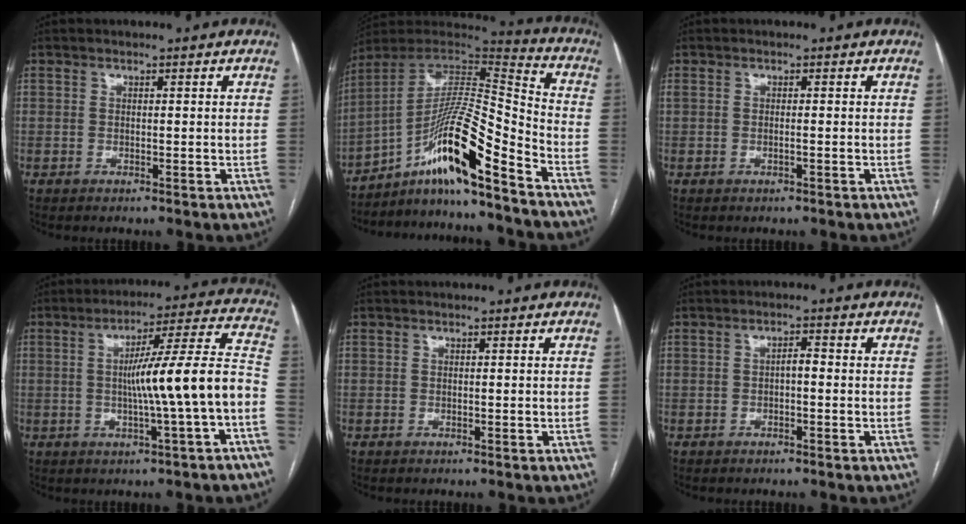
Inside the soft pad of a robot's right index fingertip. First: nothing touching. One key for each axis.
{"total": 16.3, "fx": -10.1, "fy": 0.5, "fz": 12.8, "tx": -0.235, "ty": 0.012, "tz": -0.176}
{"total": 0.5, "fx": -0.1, "fy": 0.1, "fz": 0.5, "tx": -0.017, "ty": 0.001, "tz": 0.002}
{"total": 13.3, "fx": -2.4, "fy": -0.6, "fz": 13.1, "tx": -0.193, "ty": 0.020, "tz": -0.037}
{"total": 0.0}
{"total": 1.6, "fx": -0.2, "fy": 0.6, "fz": 1.5, "tx": -0.025, "ty": 0.004, "tz": -0.003}